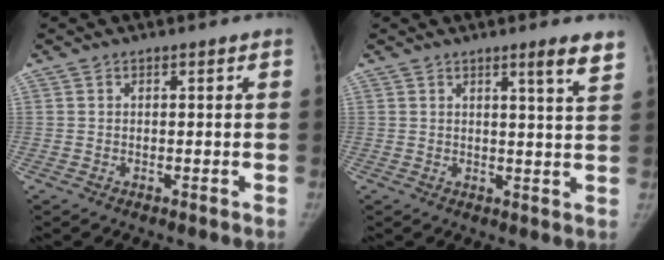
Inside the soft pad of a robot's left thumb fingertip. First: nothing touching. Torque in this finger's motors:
{"motor_torque": [0.57, 0.07, 0.44, -0.73, 0.12]}